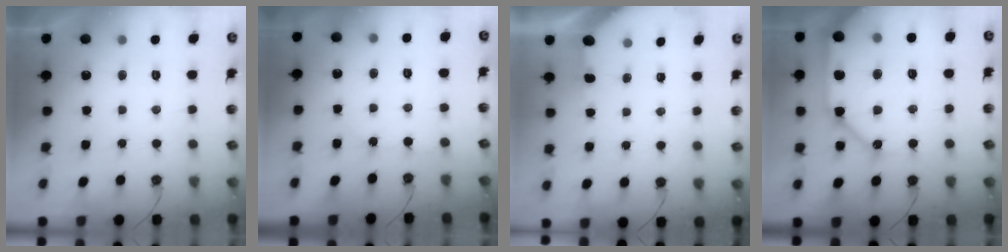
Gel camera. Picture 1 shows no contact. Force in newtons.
{"total": 2.3, "press": 2.3, "slide": 0.3}
{"total": 2.9, "press": 2.8, "slide": 0.3}
{"total": 23.9, "press": 23.6, "slide": 3.8}